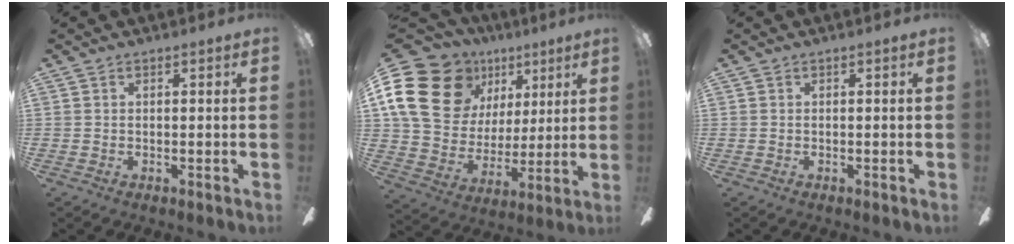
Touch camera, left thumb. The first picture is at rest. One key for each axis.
{"total": 23.3, "fx": 10.2, "fy": 17.4, "fz": 11.6, "tx": -0.229, "ty": -0.033, "tz": 0.202}
{"total": 0.0}